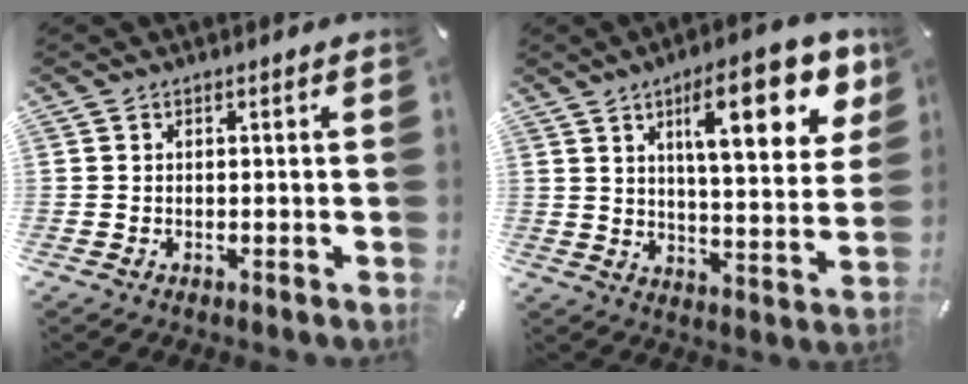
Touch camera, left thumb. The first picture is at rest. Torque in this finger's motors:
{"motor_torque": [3.00, 2.01, 1.95, -0.82, 0.34]}